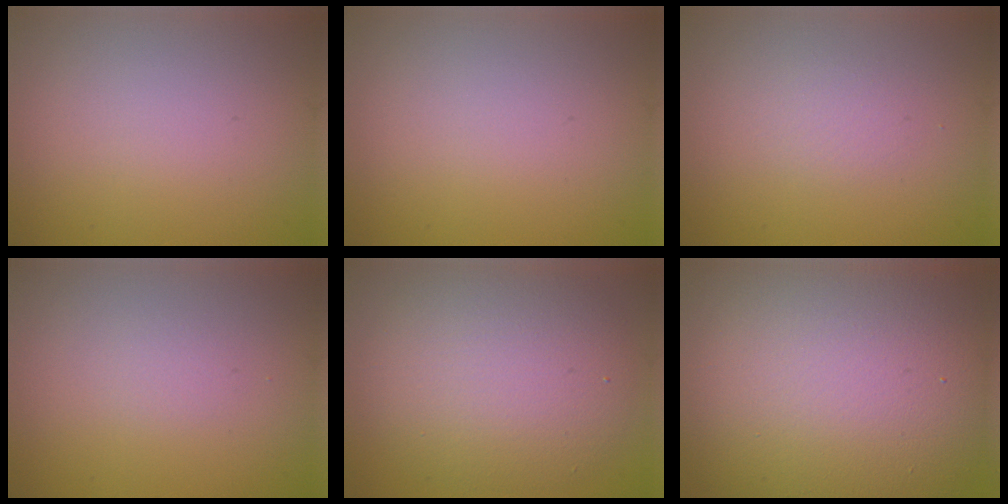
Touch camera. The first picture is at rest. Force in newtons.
{"total": 0.0}
{"total": 1.0, "press": 1.0, "slide": 0.0}
{"total": 0.6, "press": 0.6, "slide": 0.1}
{"total": 7.0, "press": 7.0, "slide": 0.5}
{"total": 16.0, "press": 16.0, "slide": 0.9}